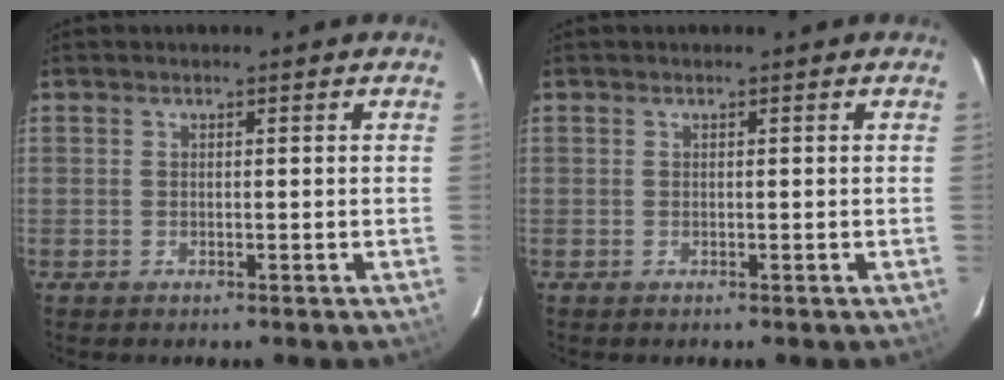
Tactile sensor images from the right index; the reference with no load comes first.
{"total": 0.0}